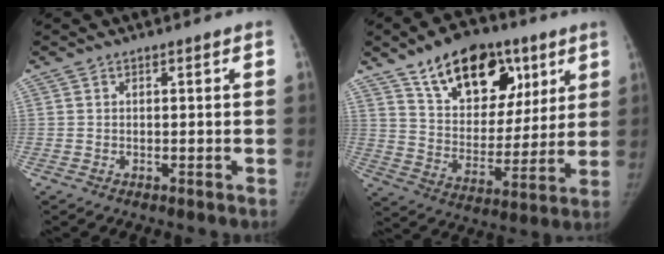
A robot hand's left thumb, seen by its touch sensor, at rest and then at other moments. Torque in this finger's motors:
{"motor_torque": [0.57, 0.62, 0.67, -0.19, 0.11]}